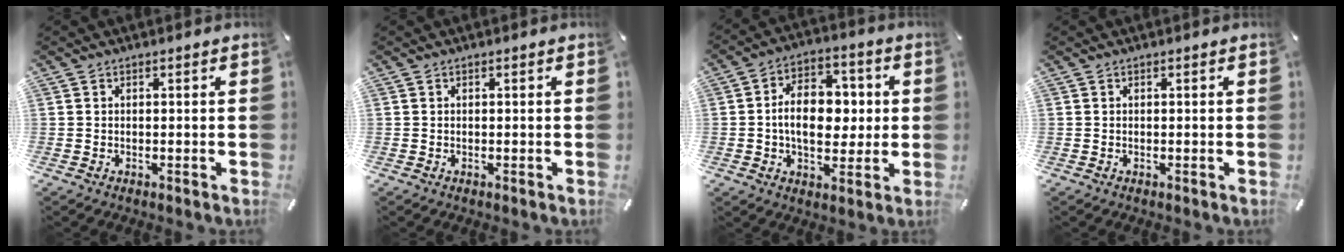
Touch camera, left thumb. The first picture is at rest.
{"total": 0.0}
{"total": 13.0, "force": [0.0, 8.9, 9.5], "torque": [-0.145, 0.011, 0.000]}
{"total": 0.0}